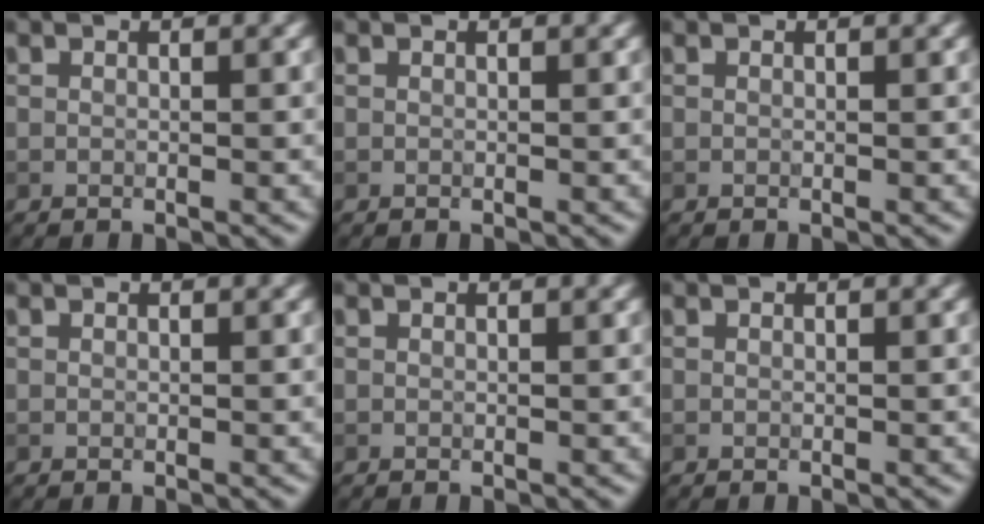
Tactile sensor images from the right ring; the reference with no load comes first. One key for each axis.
{"total": 0.0}
{"total": 0.0}
{"total": 0.0}
{"total": 0.0}
{"total": 0.0}